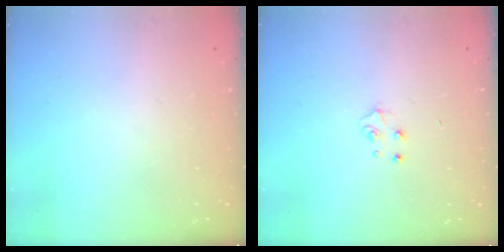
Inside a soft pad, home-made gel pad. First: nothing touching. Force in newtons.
{"total": 4.0, "press": 4.0, "slide": 0.5}